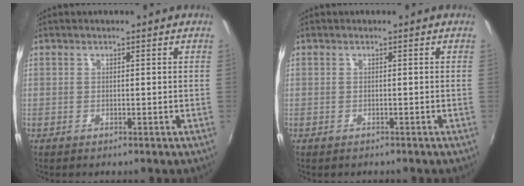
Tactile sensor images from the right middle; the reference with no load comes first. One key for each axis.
{"total": 0.0}